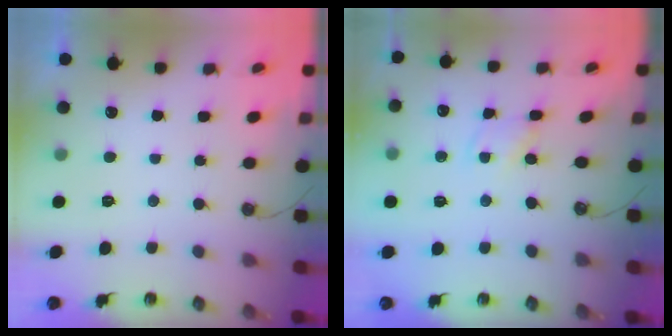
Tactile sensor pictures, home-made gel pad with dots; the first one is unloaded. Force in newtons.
{"total": 1.9, "press": 1.9, "slide": 0.2}